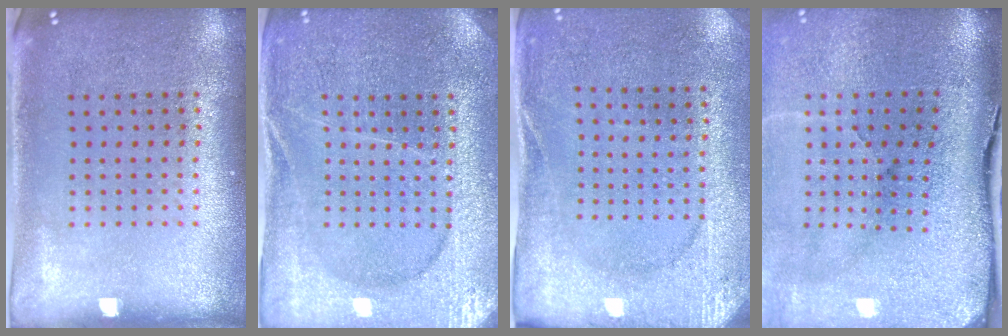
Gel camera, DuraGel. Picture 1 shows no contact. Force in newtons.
{"total": 3.4, "press": 3.4, "slide": 0.7}
{"total": 2.6, "press": 2.5, "slide": 0.7}
{"total": 5.1, "press": 4.0, "slide": 3.2}